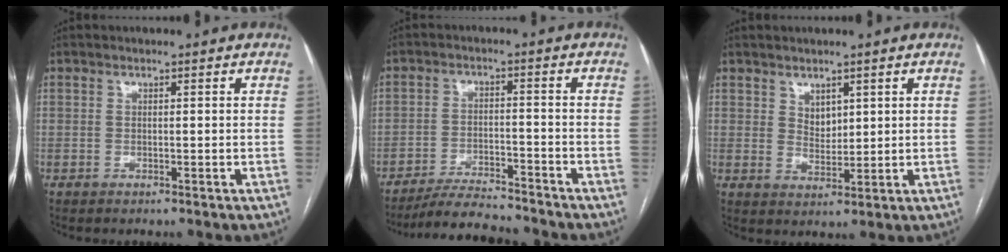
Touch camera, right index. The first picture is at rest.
{"total": 9.0, "force": [-8.6, 0.6, 2.7], "torque": [-0.038, -0.011, -0.145]}
{"total": 3.1, "force": [1.7, 2.0, 1.7], "torque": [-0.031, -0.002, 0.039]}